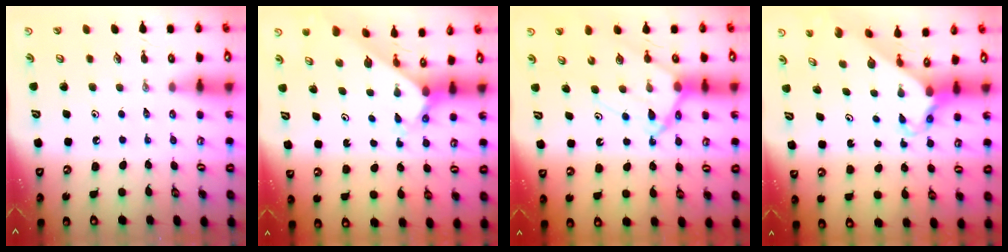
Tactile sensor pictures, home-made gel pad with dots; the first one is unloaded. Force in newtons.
{"total": 2.0, "press": 2.0, "slide": 0.2}
{"total": 11.8, "press": 11.8, "slide": 1.2}
{"total": 2.7, "press": 2.7, "slide": 0.2}